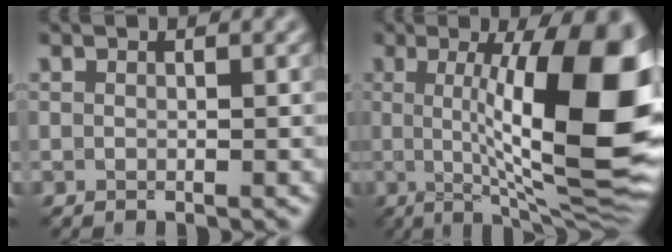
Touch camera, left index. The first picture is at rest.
{"total": 14.7, "force": [1.0, 3.4, 14.3], "torque": [-0.176, -0.001, 0.014]}